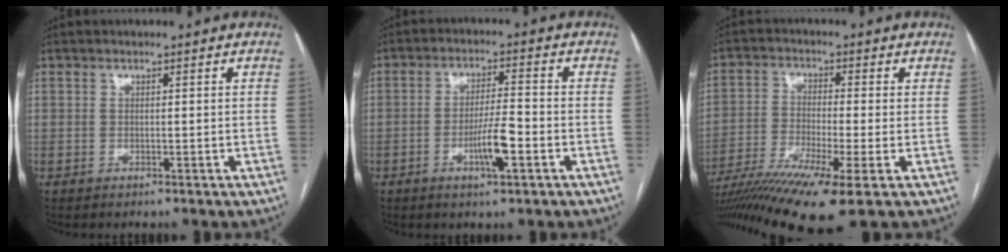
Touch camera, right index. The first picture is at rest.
{"total": 6.2, "force": [-2.4, 0.8, 5.6], "torque": [-0.107, 0.000, -0.041]}
{"total": 14.5, "force": [-9.2, 0.3, 11.2], "torque": [-0.205, -0.032, -0.158]}